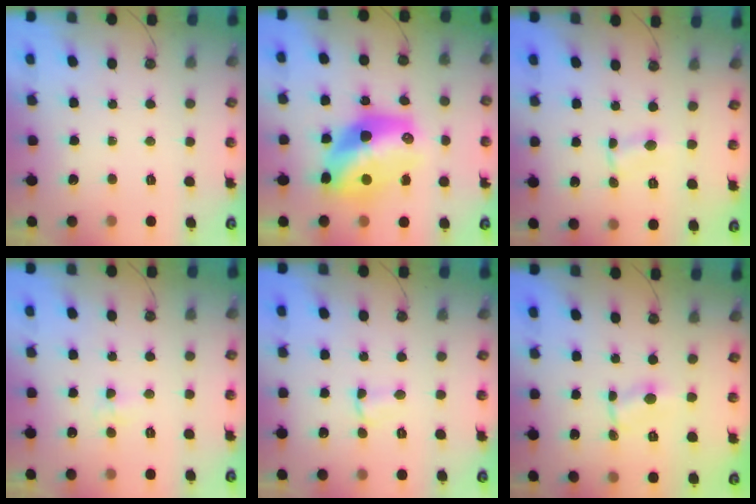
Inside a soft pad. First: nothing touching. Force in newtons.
{"total": 17.3, "press": 16.9, "slide": 3.6}
{"total": 1.3, "press": 1.3, "slide": 0.2}
{"total": 3.9, "press": 3.9, "slide": 0.6}
{"total": 2.5, "press": 2.4, "slide": 0.4}
{"total": 0.9, "press": 0.8, "slide": 0.2}